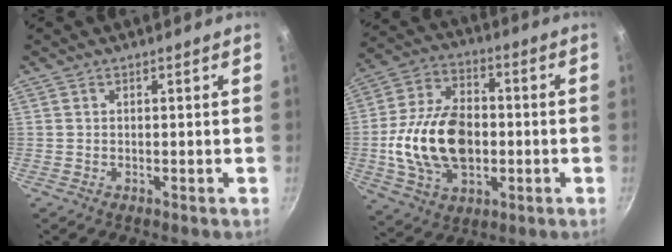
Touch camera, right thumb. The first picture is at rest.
{"total": 19.0, "force": [-1.9, 12.5, 14.2], "torque": [-0.238, 0.023, -0.032]}